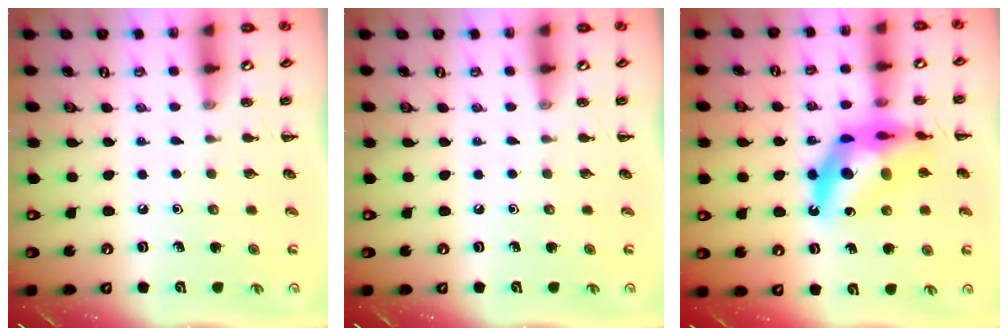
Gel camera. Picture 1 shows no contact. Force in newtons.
{"total": 0.0}
{"total": 15.6, "press": 15.0, "slide": 4.5}